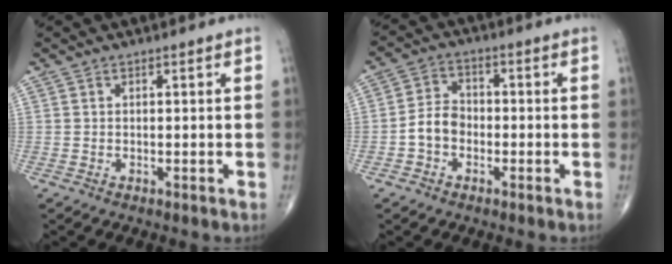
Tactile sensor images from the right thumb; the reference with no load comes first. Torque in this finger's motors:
{"motor_torque": [0.17, 0.04, 0.50, -0.15, 0.11]}